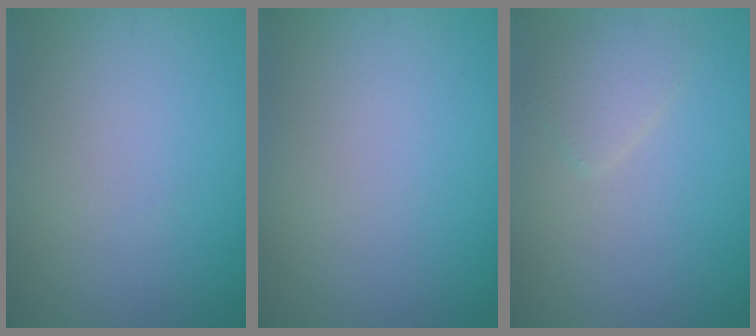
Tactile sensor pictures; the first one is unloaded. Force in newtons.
{"total": 0.0}
{"total": 1.7, "press": 1.7, "slide": 0.2}